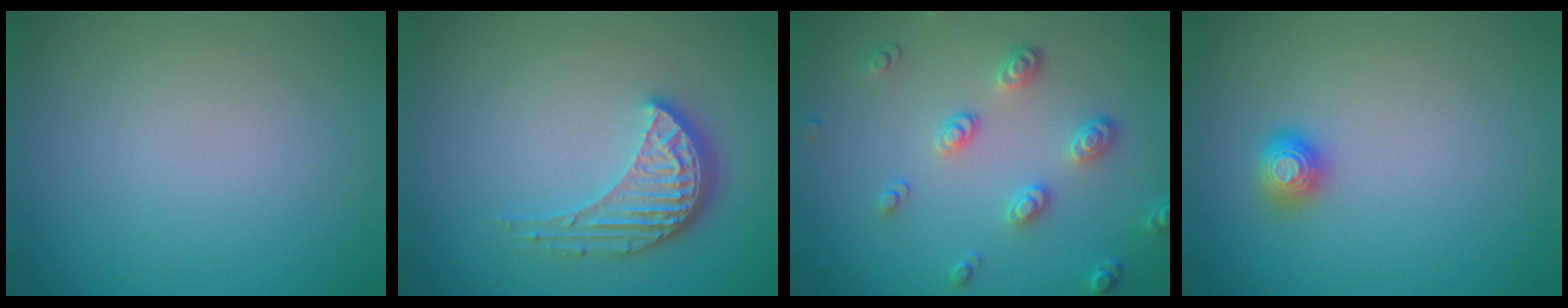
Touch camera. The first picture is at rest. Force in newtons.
{"total": 4.1, "press": 3.1, "slide": 2.7}
{"total": 3.4, "press": 2.8, "slide": 1.9}
{"total": 1.4, "press": 1.4, "slide": 0.4}